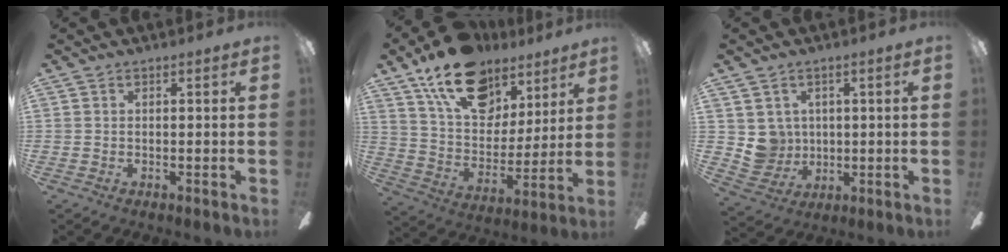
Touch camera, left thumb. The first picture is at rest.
{"total": 19.9, "force": [12.8, 11.5, 9.9], "torque": [-0.170, -0.066, 0.233]}
{"total": 6.5, "force": [2.3, 6.1, 0.6], "torque": [-0.029, -0.008, 0.050]}